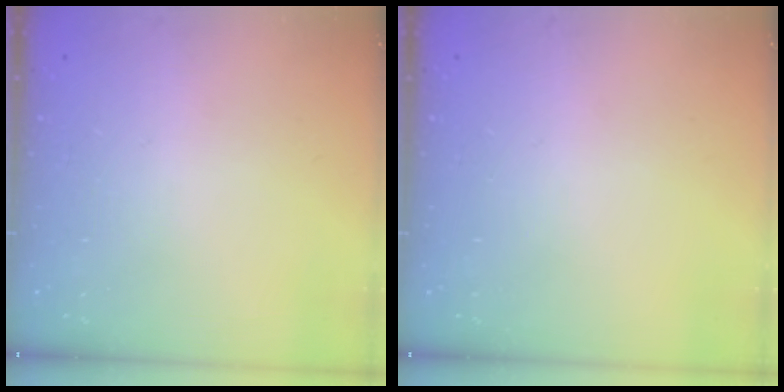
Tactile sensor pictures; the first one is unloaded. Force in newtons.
{"total": 0.0}